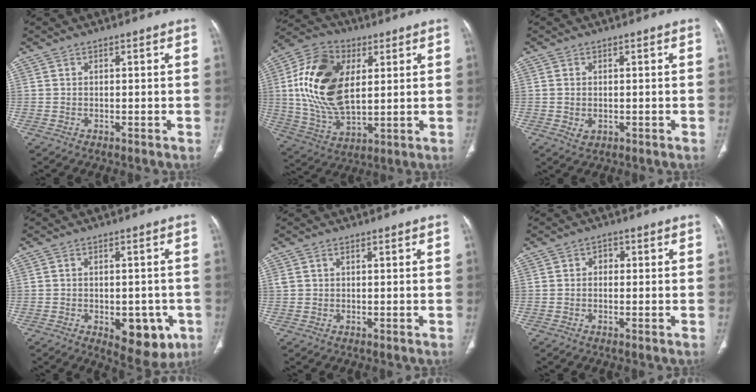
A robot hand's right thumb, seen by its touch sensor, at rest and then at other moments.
{"total": 19.6, "force": [4.0, 11.4, 15.4], "torque": [-0.286, -0.008, 0.075]}
{"total": 2.2, "force": [-0.2, 1.6, 1.4], "torque": [-0.026, -0.003, 0.003]}
{"total": 10.8, "force": [-4.0, 5.9, 8.2], "torque": [-0.071, 0.008, -0.039]}
{"total": 1.1, "force": [0.5, 0.7, 0.7], "torque": [-0.018, 0.009, 0.015]}
{"total": 1.7, "force": [0.0, 1.3, 1.0], "torque": [-0.005, 0.006, -0.006]}